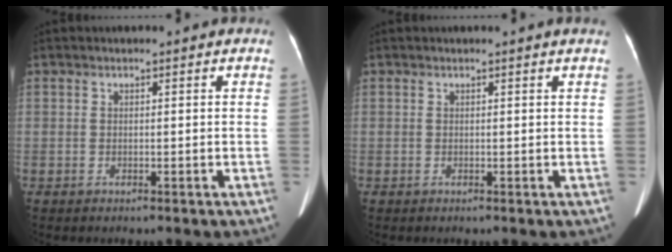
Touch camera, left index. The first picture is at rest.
{"total": 0.6, "force": [0.6, -0.1, 0.3], "torque": [-0.009, -0.002, 0.009]}